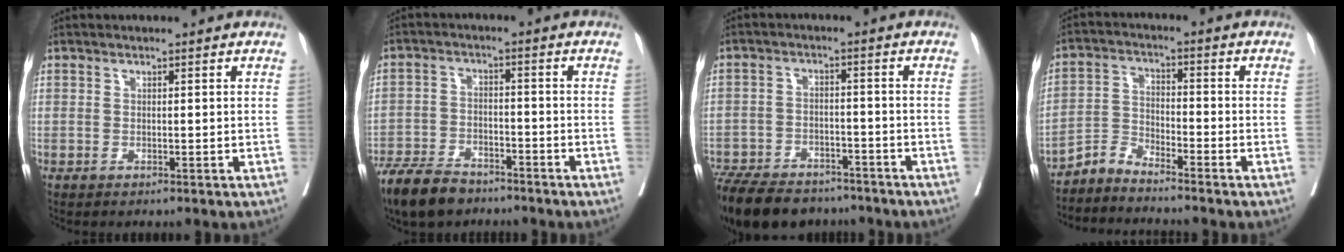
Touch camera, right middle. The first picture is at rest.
{"total": 8.8, "force": [-7.3, 3.4, 3.6], "torque": [-0.063, -0.012, -0.133]}
{"total": 16.4, "force": [-13.4, 6.8, 6.6], "torque": [-0.149, -0.011, -0.198]}
{"total": 4.2, "force": [-4.2, -0.1, -0.1], "torque": [0.001, -0.003, -0.081]}